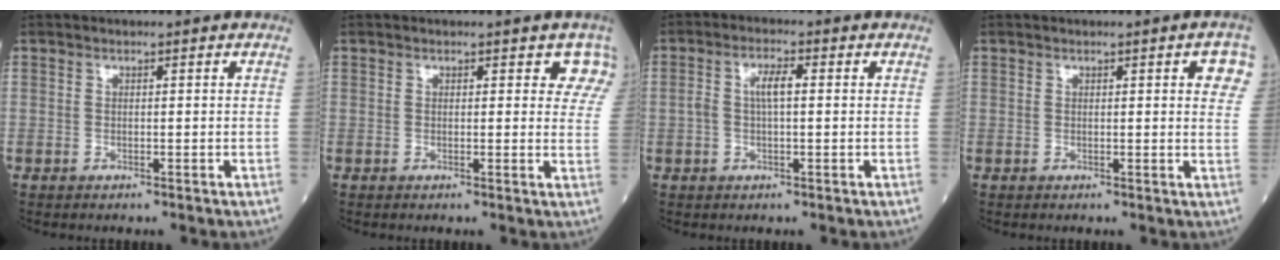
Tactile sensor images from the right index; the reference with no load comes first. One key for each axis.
{"total": 4.0, "fx": 2.8, "fy": 2.0, "fz": 2.1, "tx": -0.002, "ty": -0.004, "tz": 0.012}
{"total": 3.7, "fx": 0.3, "fy": 1.1, "fz": 3.5, "tx": -0.073, "ty": 0.015, "tz": 0.006}
{"total": 4.2, "fx": 1.6, "fy": 0.6, "fz": 3.8, "tx": -0.029, "ty": 0.000, "tz": 0.012}